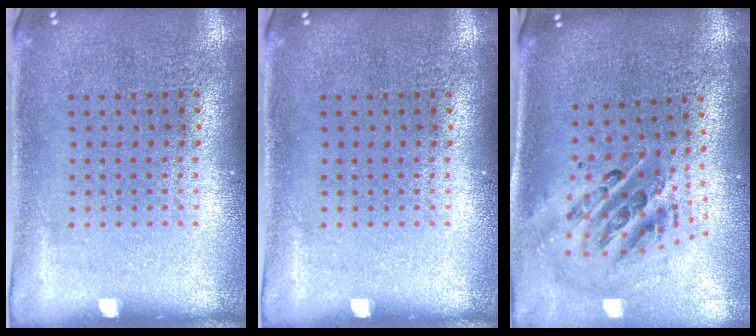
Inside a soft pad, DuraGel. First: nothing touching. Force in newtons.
{"total": 0.0}
{"total": 1.6, "press": 1.3, "slide": 0.9}